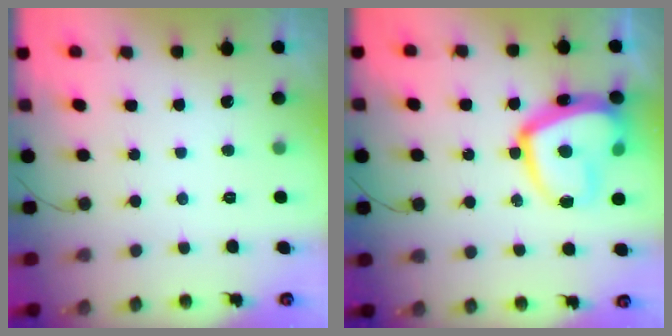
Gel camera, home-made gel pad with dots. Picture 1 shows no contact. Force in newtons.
{"total": 20.4, "press": 20.3, "slide": 2.1}